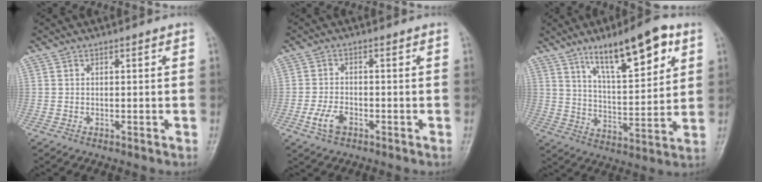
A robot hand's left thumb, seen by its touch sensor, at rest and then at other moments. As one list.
[{"total": 4.2, "force": [-1.9, 2.5, 2.8], "torque": [-0.057, 0.006, -0.036]}, {"total": 16.1, "force": [9.0, 4.9, 12.4], "torque": [-0.171, -0.040, 0.150]}]